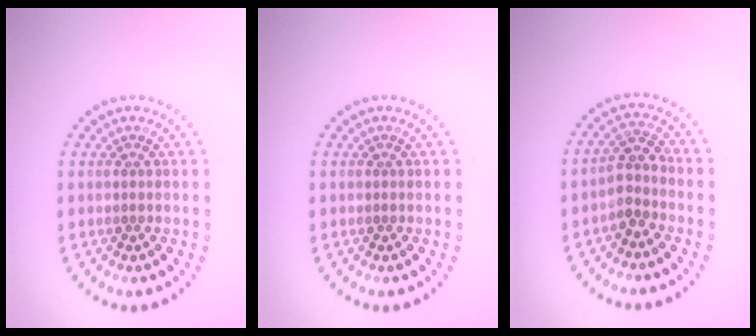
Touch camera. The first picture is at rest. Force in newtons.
{"total": 0.0}
{"total": 2.4, "press": 1.9, "slide": 1.4}